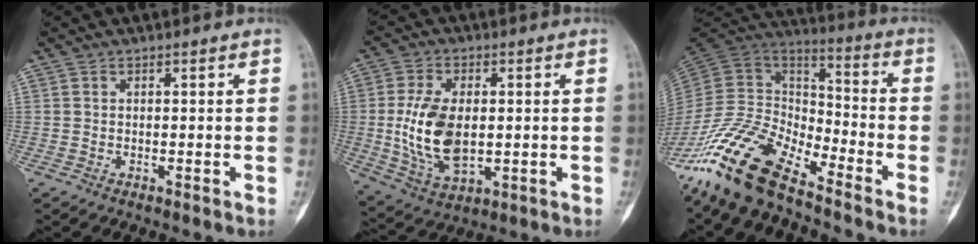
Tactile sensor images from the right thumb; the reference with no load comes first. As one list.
[{"total": 13.3, "force": [-0.1, 7.7, 10.9], "torque": [-0.209, -0.007, 0.010]}, {"total": 16.5, "force": [-12.8, 5.4, 8.9], "torque": [-0.161, 0.076, -0.257]}]